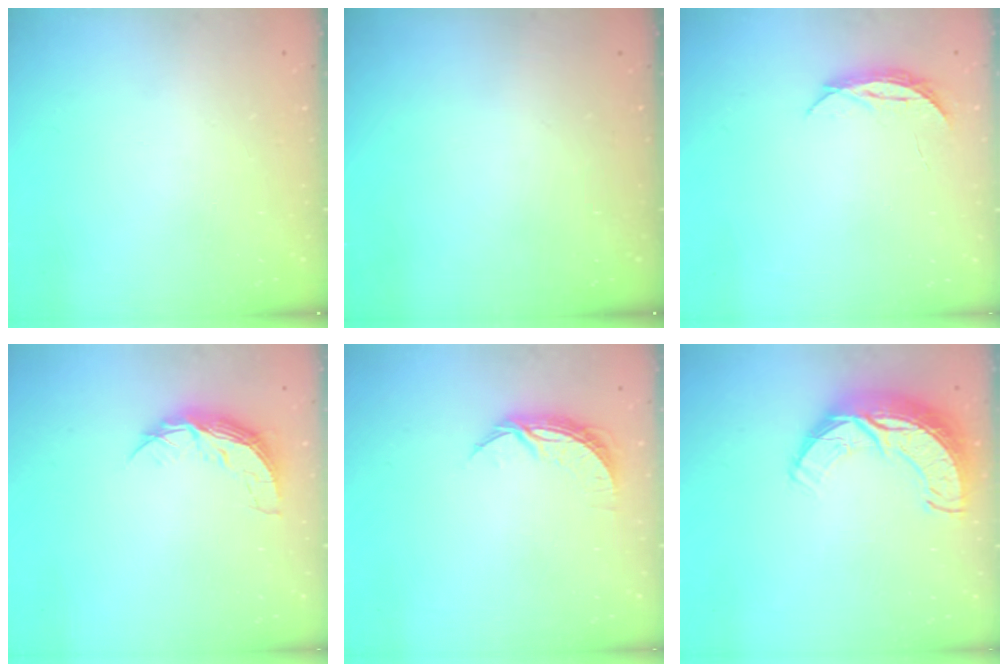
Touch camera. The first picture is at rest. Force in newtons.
{"total": 0.0}
{"total": 4.9, "press": 4.9, "slide": 0.5}
{"total": 7.7, "press": 7.7, "slide": 0.2}
{"total": 7.2, "press": 7.1, "slide": 0.3}
{"total": 12.5, "press": 12.4, "slide": 0.8}